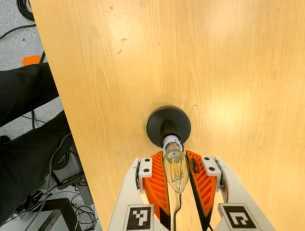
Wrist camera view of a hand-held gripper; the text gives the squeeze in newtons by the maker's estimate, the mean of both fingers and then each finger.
{"total": 13.4, "left": 13.7, "right": 13.2}